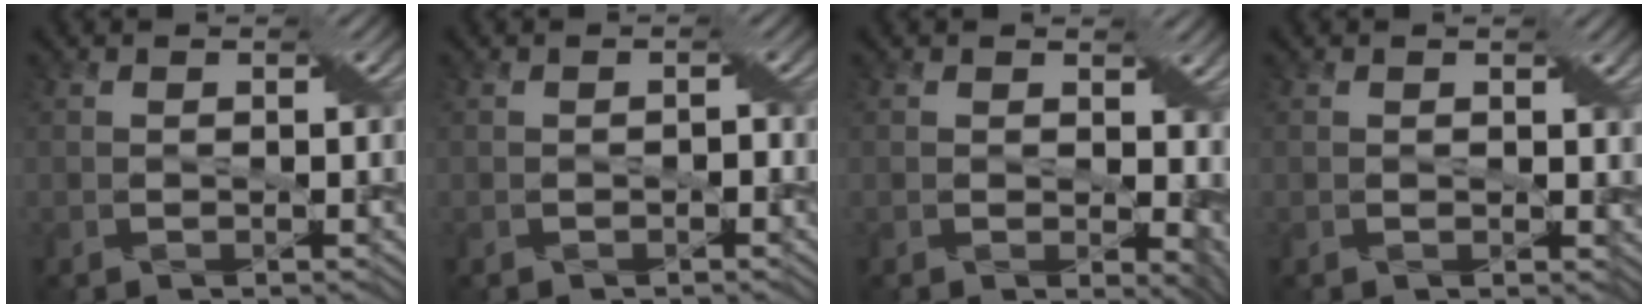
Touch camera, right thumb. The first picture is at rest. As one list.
[{"total": 0.6, "force": [-0.3, 0.3, 0.4], "torque": [-0.007, 0.003, -0.004]}, {"total": 6.1, "force": [1.2, 4.3, 4.2], "torque": [-0.044, -0.022, 0.024]}, {"total": 1.8, "force": [0.7, 1.5, 0.6], "torque": [-0.012, -0.006, 0.007]}]